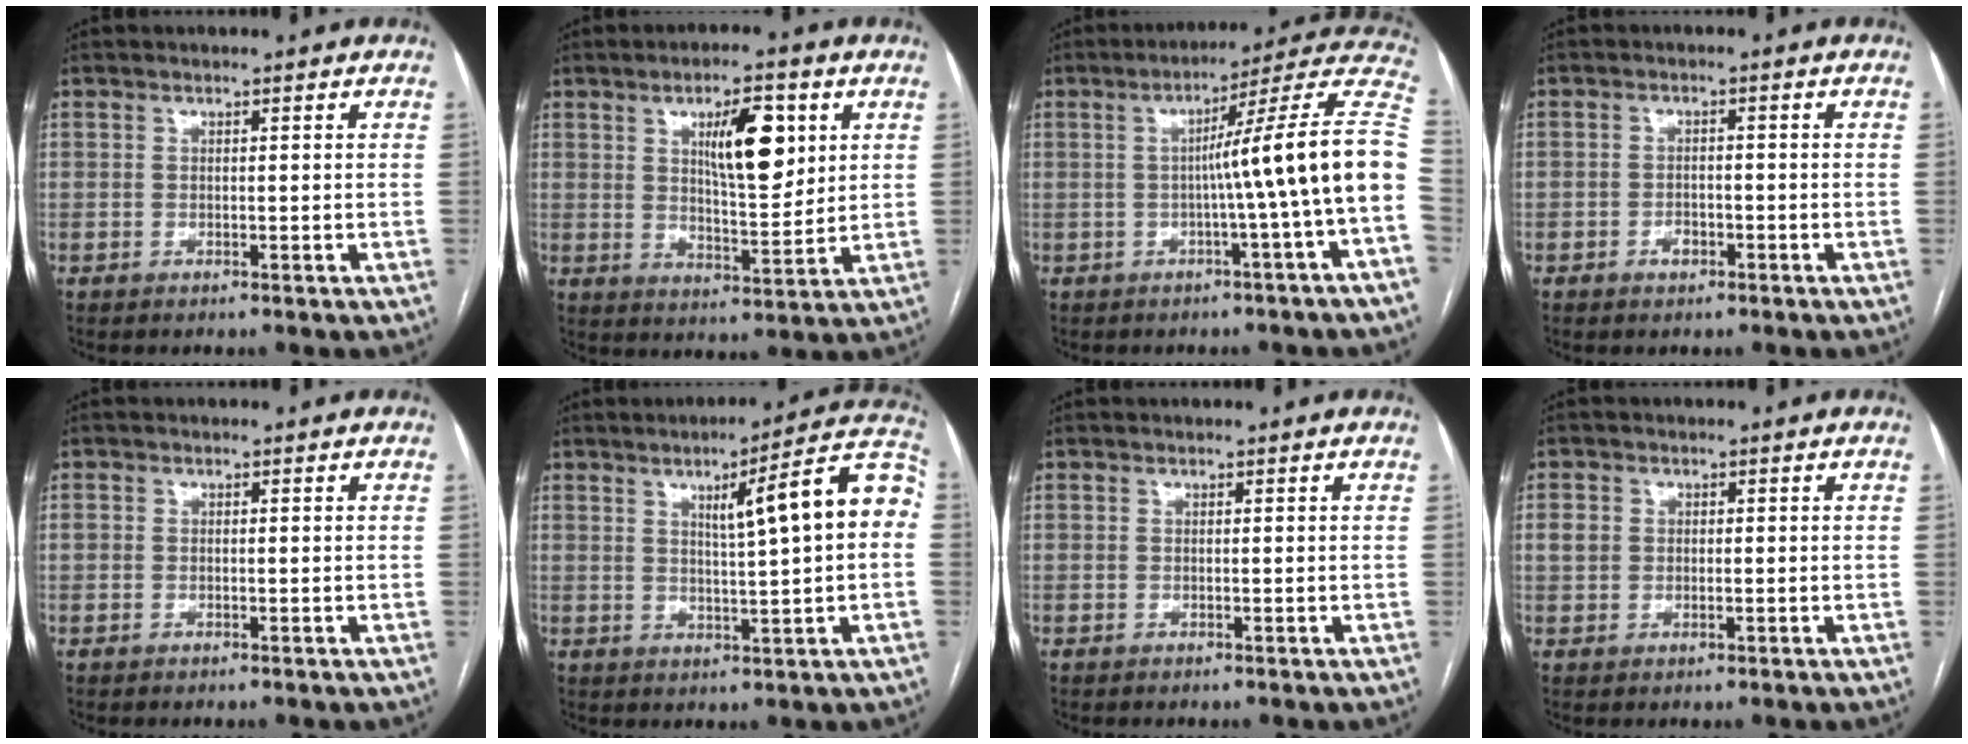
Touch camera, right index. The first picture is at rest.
{"total": 10.3, "force": [3.7, 3.1, 9.1], "torque": [-0.147, 0.002, 0.066]}
{"total": 15.0, "force": [-1.4, -2.2, 14.7], "torque": [-0.182, 0.030, -0.030]}
{"total": 2.0, "force": [-1.2, 1.4, 1.0], "torque": [-0.010, 0.006, -0.016]}
{"total": 0.5, "force": [-0.1, 0.5, 0.2], "torque": [0.001, 0.002, -0.004]}
{"total": 12.5, "force": [2.2, 0.6, 12.3], "torque": [-0.166, 0.027, 0.027]}
{"total": 0.0}
{"total": 2.4, "force": [0.3, 2.1, 1.1], "torque": [-0.026, 0.012, 0.008]}